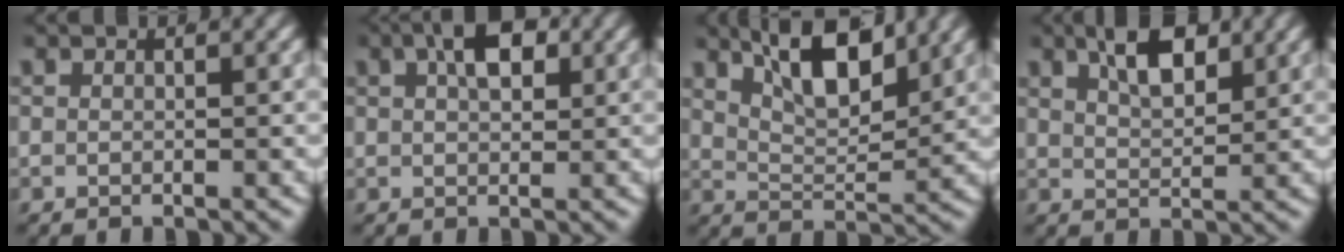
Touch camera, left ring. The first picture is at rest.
{"total": 4.0, "force": [1.7, 1.5, 3.3], "torque": [-0.044, 0.000, 0.028]}
{"total": 7.2, "force": [4.5, 2.7, 5.0], "torque": [-0.079, -0.007, 0.080]}
{"total": 4.9, "force": [2.9, 1.8, 3.6], "torque": [-0.057, -0.006, 0.052]}